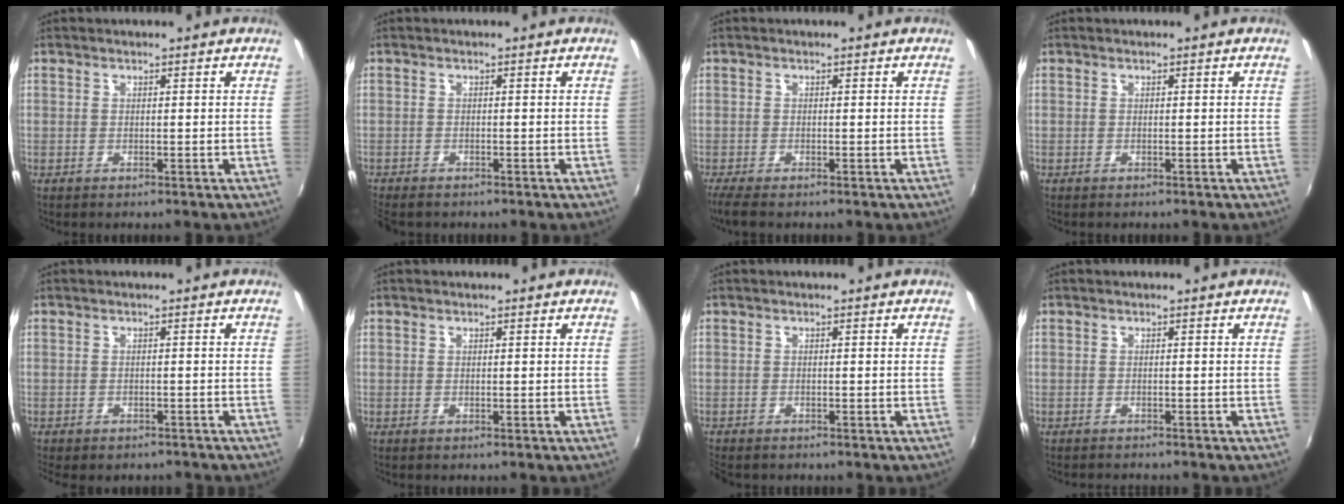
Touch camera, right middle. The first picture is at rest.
{"total": 3.1, "force": [-2.7, 1.0, 1.1], "torque": [-0.033, -0.019, -0.048]}
{"total": 4.7, "force": [-3.7, 0.6, 2.8], "torque": [-0.068, -0.024, -0.071]}
{"total": 0.0}
{"total": 5.2, "force": [-4.2, 2.0, 2.2], "torque": [-0.051, -0.020, -0.054]}
{"total": 0.0}
{"total": 2.4, "force": [-2.1, 0.8, 0.8], "torque": [-0.023, -0.015, -0.037]}
{"total": 2.1, "force": [-2.1, 0.1, 0.5], "torque": [-0.018, -0.012, -0.034]}